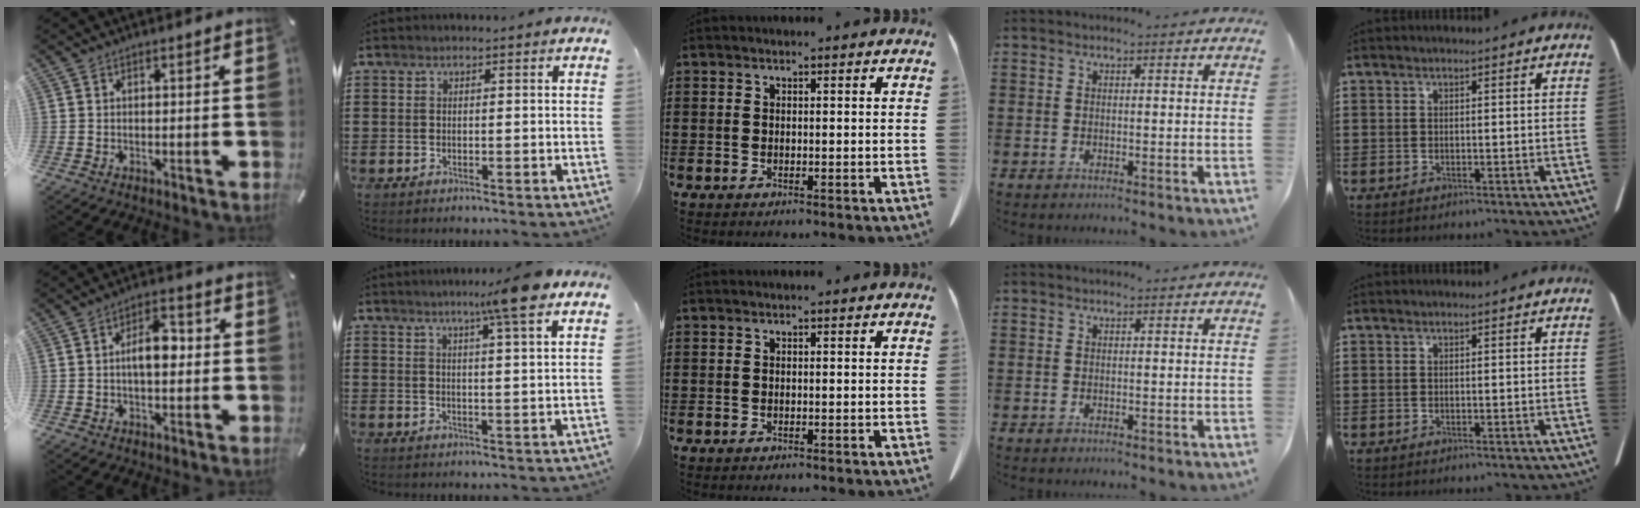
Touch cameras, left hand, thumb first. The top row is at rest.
{"thumb": {"total": 7.6, "force": [0.0, 4.1, 6.4], "torque": [-0.101, 0.005, -0.007]}, "index": {"total": 8.4, "force": [5.7, -0.7, 6.2], "torque": [-0.111, -0.010, 0.092]}}